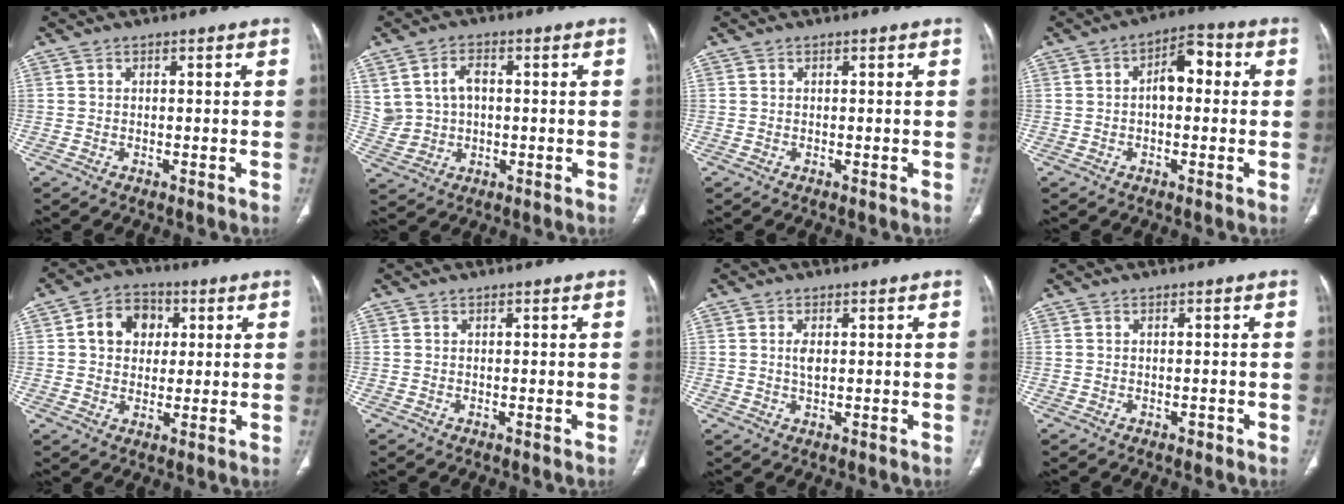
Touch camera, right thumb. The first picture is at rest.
{"total": 3.2, "force": [0.8, 2.3, 2.0], "torque": [-0.038, 0.004, 0.020]}
{"total": 0.0}
{"total": 6.9, "force": [0.6, 4.0, 5.6], "torque": [-0.066, 0.024, -0.002]}
{"total": 9.0, "force": [2.1, 7.3, 5.0], "torque": [-0.048, 0.006, 0.028]}
{"total": 0.0}
{"total": 2.1, "force": [0.4, 1.0, 1.8], "torque": [-0.034, -0.002, 0.009]}
{"total": 0.6, "force": [-0.3, 0.4, 0.3], "torque": [-0.003, 0.001, -0.005]}